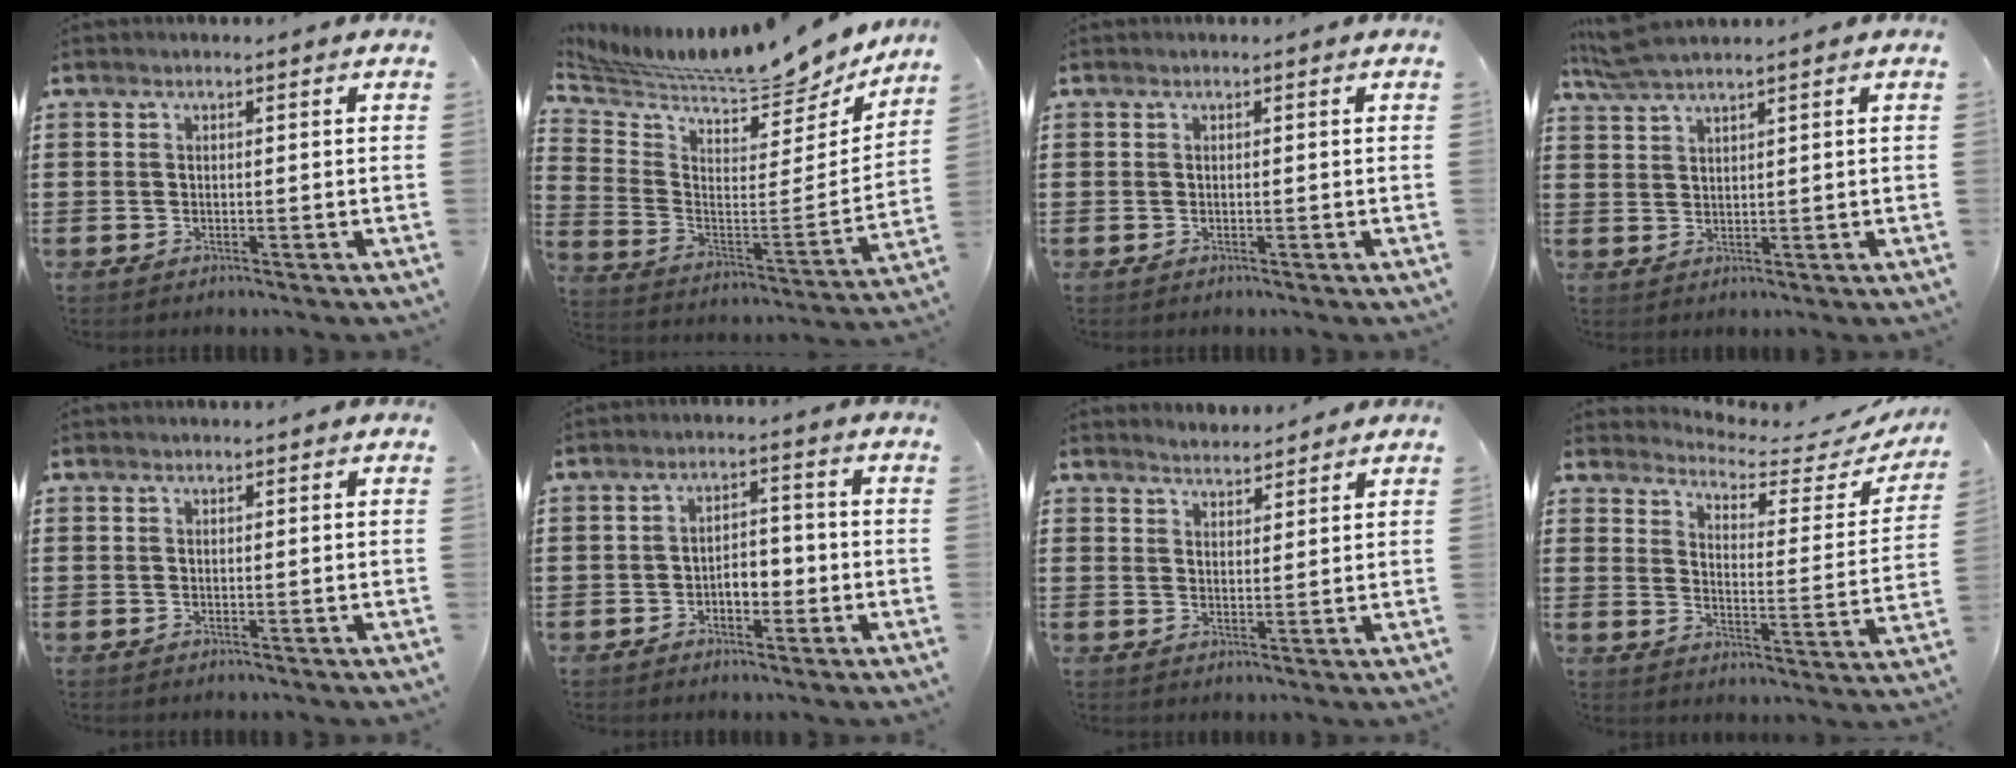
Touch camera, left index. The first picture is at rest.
{"total": 7.8, "force": [7.4, 0.3, 2.3], "torque": [-0.080, -0.074, 0.119]}
{"total": 0.0}
{"total": 3.6, "force": [3.2, 0.2, 1.7], "torque": [-0.043, -0.001, 0.060]}
{"total": 0.0}
{"total": 3.7, "force": [-1.3, 2.2, 2.8], "torque": [-0.046, 0.003, -0.028]}
{"total": 2.8, "force": [2.8, 0.1, -0.2], "torque": [-0.005, -0.006, 0.054]}
{"total": 3.6, "force": [3.5, 0.4, 0.9], "torque": [-0.034, -0.034, 0.051]}